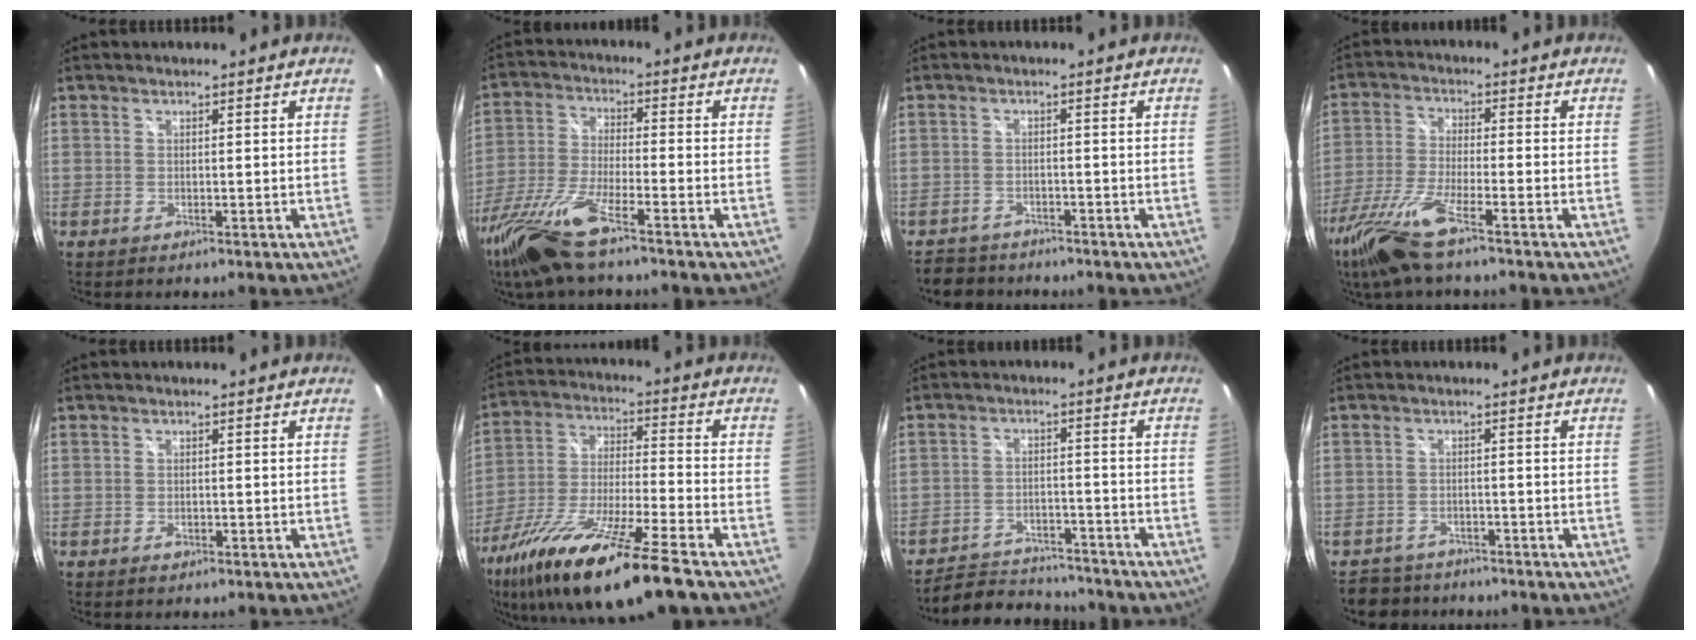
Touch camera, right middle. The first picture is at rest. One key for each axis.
{"total": 14.7, "fx": -10.6, "fy": 2.2, "fz": 10.0, "tx": -0.216, "ty": -0.040, "tz": -0.205}
{"total": 5.3, "fx": -4.6, "fy": 2.6, "fz": 0.8, "tx": -0.032, "ty": -0.001, "tz": -0.073}
{"total": 11.8, "fx": -8.1, "fy": 1.5, "fz": 8.4, "tx": -0.190, "ty": -0.032, "tz": -0.160}
{"total": 1.2, "fx": -0.6, "fy": 0.8, "fz": 0.6, "tx": -0.009, "ty": -0.002, "tz": -0.011}
{"total": 20.7, "fx": -14.0, "fy": 2.5, "fz": 15.2, "tx": -0.290, "ty": -0.044, "tz": -0.248}
{"total": 11.4, "fx": -10.5, "fy": 3.4, "fz": 2.9, "tx": -0.079, "ty": 0.013, "tz": -0.148}
{"total": 6.0, "fx": -5.0, "fy": 3.1, "fz": 0.8, "tx": -0.031, "ty": 0.003, "tz": -0.078}